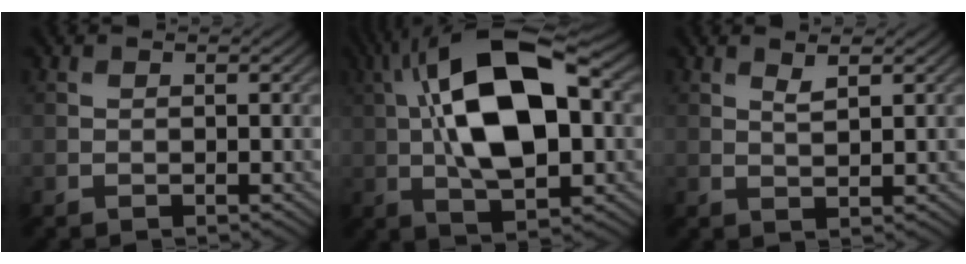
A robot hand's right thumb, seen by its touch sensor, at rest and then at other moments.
{"total": 16.5, "force": [1.9, 7.8, 14.5], "torque": [-0.255, 0.029, 0.015]}
{"total": 1.9, "force": [1.2, 0.4, 1.4], "torque": [-0.030, -0.003, 0.025]}